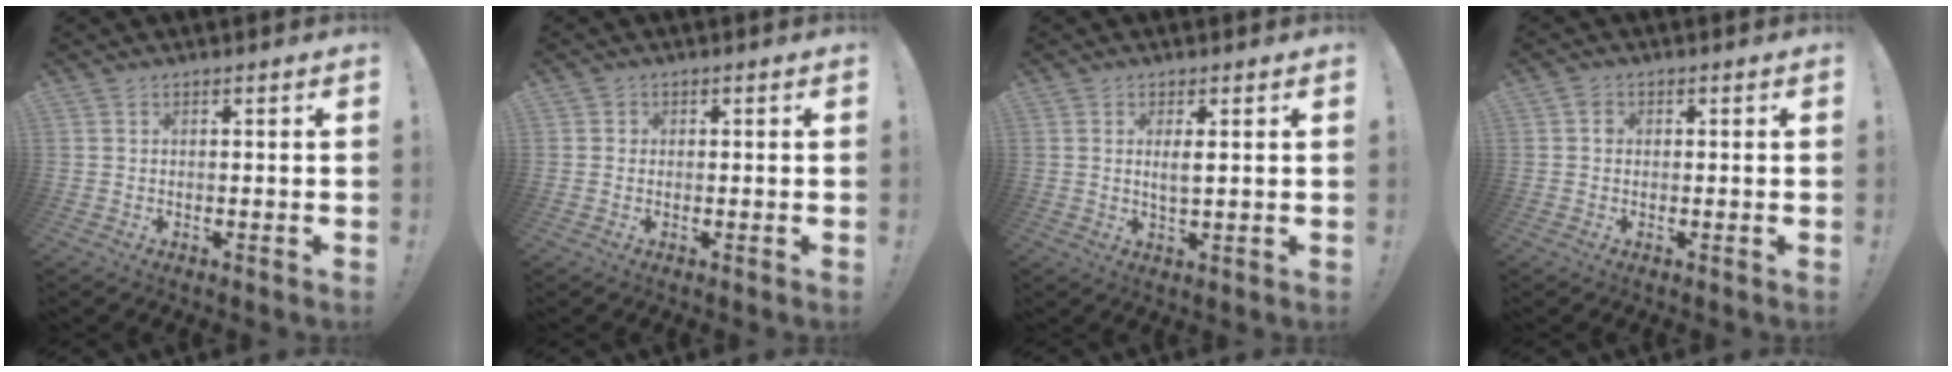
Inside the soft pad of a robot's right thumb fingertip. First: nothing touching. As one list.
[{"total": 1.1, "force": [0.0, 1.1, 0.2], "torque": [-0.001, 0.003, 0.000]}, {"total": 3.2, "force": [0.9, 0.8, 2.9], "torque": [-0.044, -0.010, 0.013]}, {"total": 1.8, "force": [-0.2, 1.6, 0.9], "torque": [-0.022, 0.008, -0.003]}]